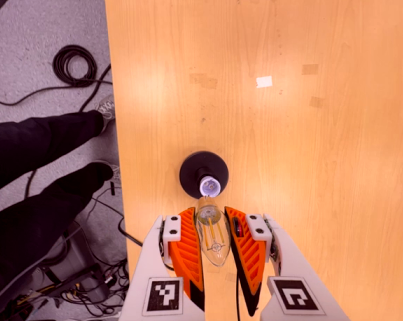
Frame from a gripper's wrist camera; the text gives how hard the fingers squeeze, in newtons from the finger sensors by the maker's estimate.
{"total": 20.3, "left": 22.5, "right": 18.1}